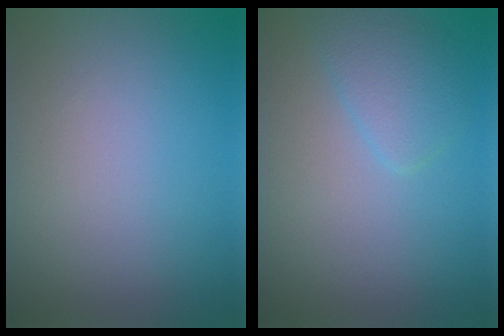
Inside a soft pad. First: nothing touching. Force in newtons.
{"total": 2.2, "press": 2.2, "slide": 0.1}